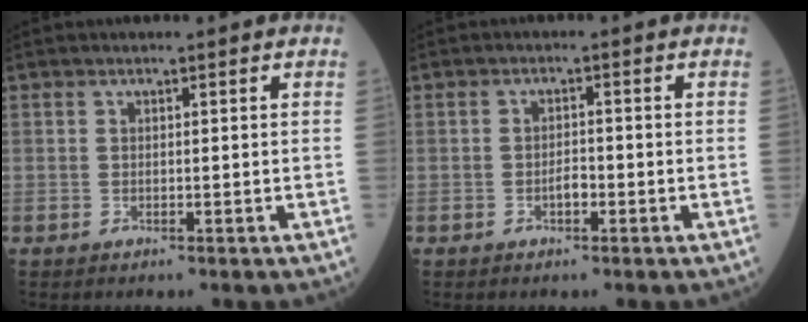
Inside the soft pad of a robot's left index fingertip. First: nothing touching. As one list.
[{"total": 1.9, "force": [-1.2, 0.8, 1.3], "torque": [-0.022, -0.001, -0.022]}]